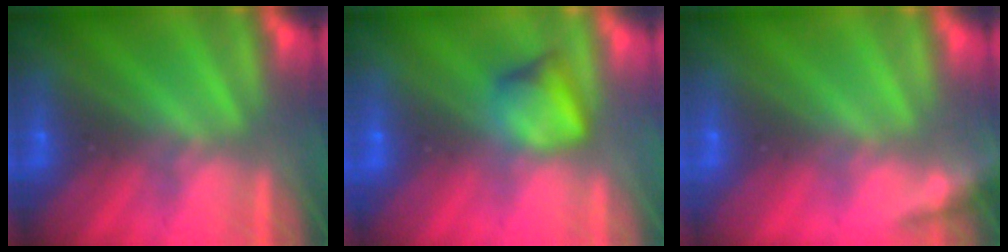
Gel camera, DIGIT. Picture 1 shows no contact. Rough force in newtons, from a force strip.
{"total": 4.6}
{"total": 1.7}